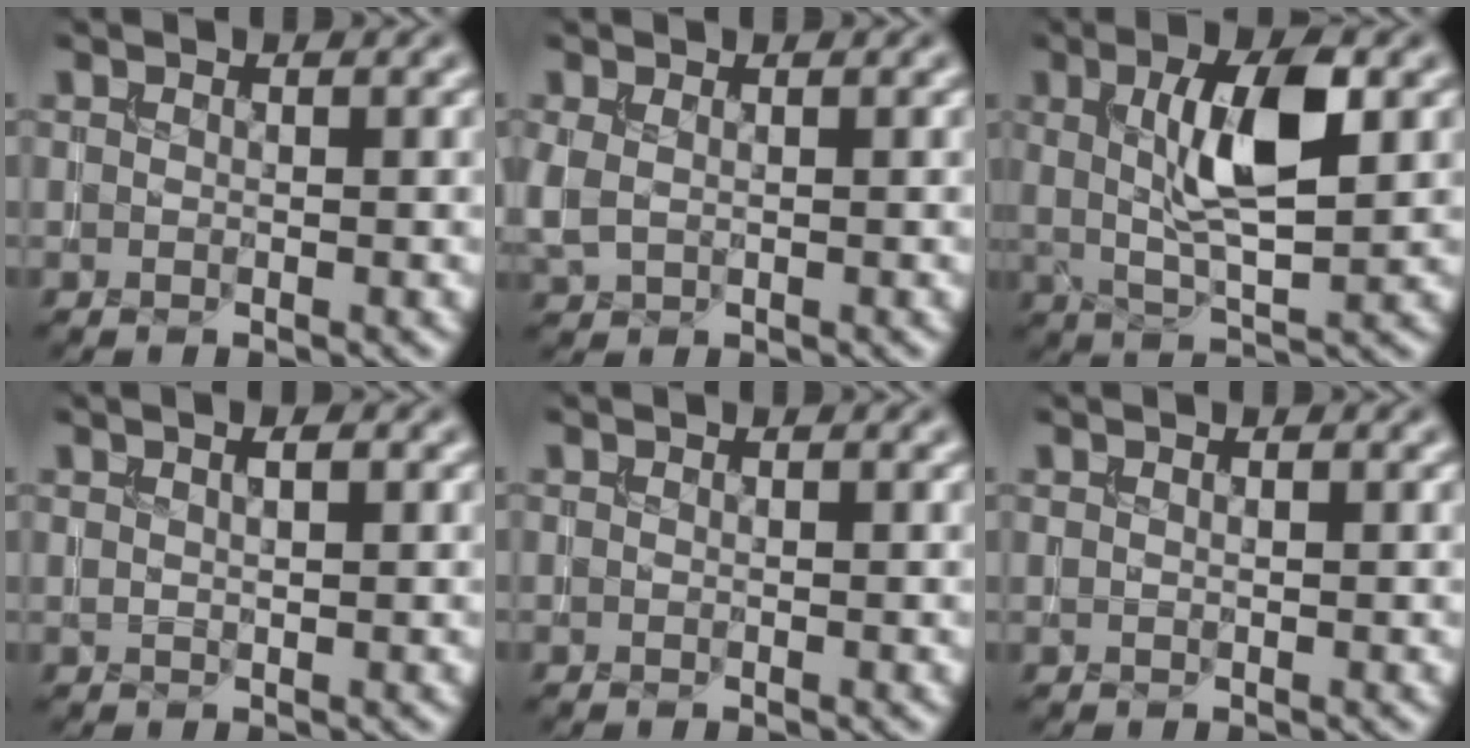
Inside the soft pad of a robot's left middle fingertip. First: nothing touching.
{"total": 1.9, "force": [0.2, 1.3, 1.4], "torque": [-0.041, -0.001, 0.006]}
{"total": 7.1, "force": [1.6, 2.1, 6.5], "torque": [-0.115, 0.005, 0.025]}
{"total": 1.1, "force": [0.5, 0.4, 0.9], "torque": [-0.015, -0.001, 0.012]}
{"total": 0.0}
{"total": 0.0}